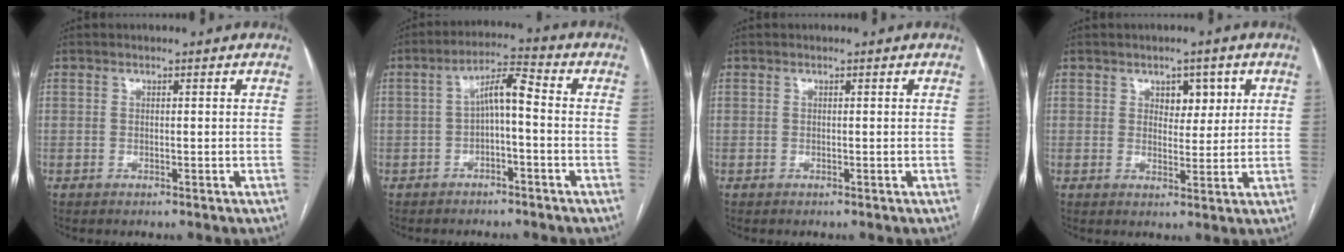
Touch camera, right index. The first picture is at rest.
{"total": 5.7, "force": [-0.6, 1.3, 5.5], "torque": [-0.098, 0.027, -0.013]}
{"total": 0.0}
{"total": 4.1, "force": [1.7, 2.5, 2.8], "torque": [-0.031, 0.005, 0.026]}